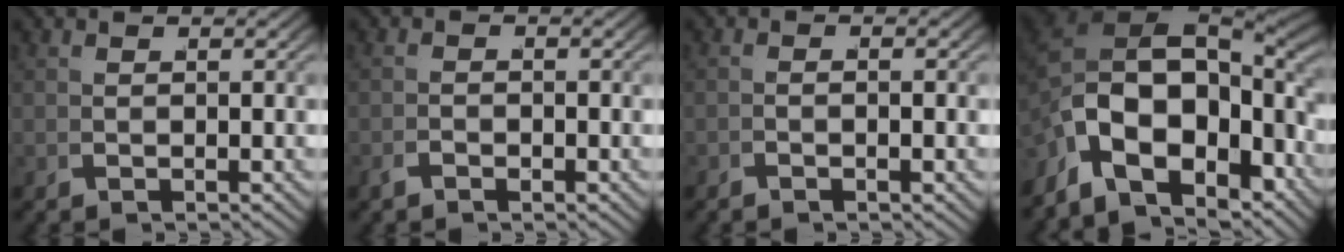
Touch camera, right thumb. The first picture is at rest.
{"total": 0.9, "force": [-0.9, 0.0, -0.1], "torque": [0.012, 0.008, -0.025]}
{"total": 0.9, "force": [-0.6, -0.5, -0.1], "torque": [0.011, 0.008, -0.021]}
{"total": 17.3, "force": [-1.8, 10.9, 13.3], "torque": [-0.250, -0.035, -0.016]}